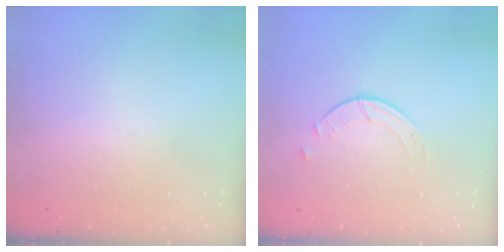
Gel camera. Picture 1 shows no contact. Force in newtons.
{"total": 2.5, "press": 2.5, "slide": 0.3}